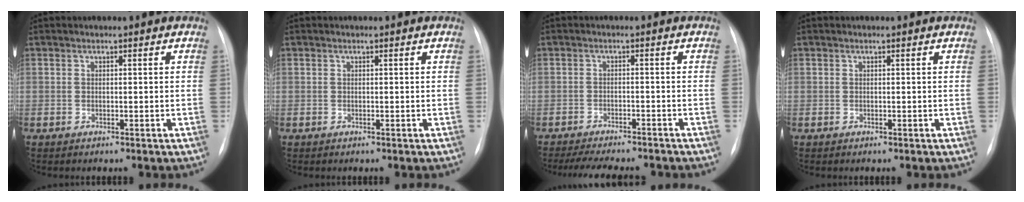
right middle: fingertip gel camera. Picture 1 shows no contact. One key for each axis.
{"total": 0.0}
{"total": 11.0, "fx": -9.8, "fy": 2.2, "fz": 4.5, "tx": -0.067, "ty": -0.004, "tz": -0.133}
{"total": 0.0}